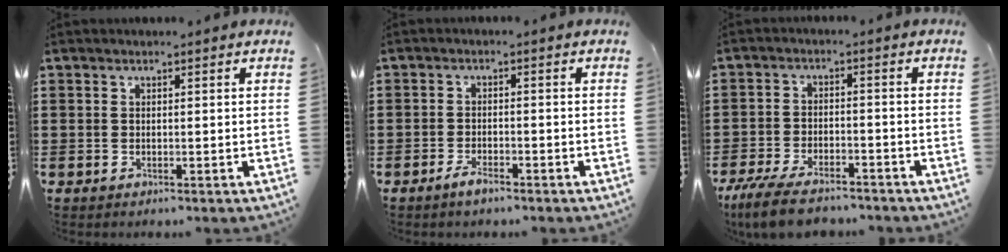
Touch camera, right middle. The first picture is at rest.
{"total": 2.2, "force": [-1.6, 0.5, 1.4], "torque": [-0.032, -0.002, -0.032]}
{"total": 6.2, "force": [-5.2, 1.4, 3.1], "torque": [-0.069, -0.002, -0.101]}